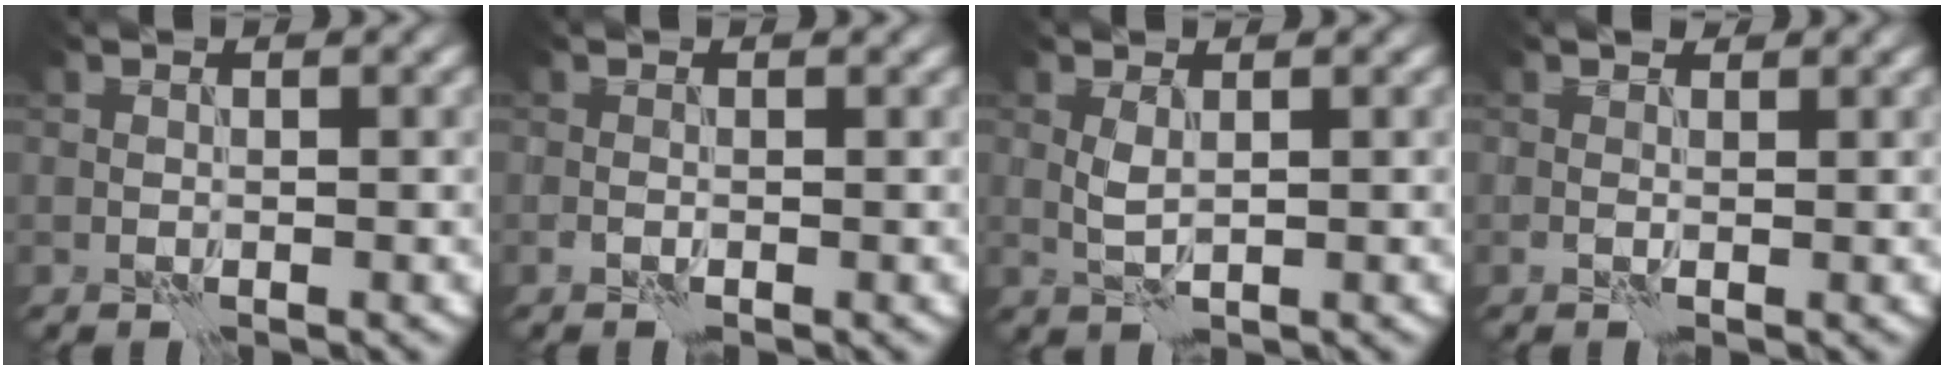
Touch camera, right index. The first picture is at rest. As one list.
[{"total": 0.8, "force": [-0.2, 0.4, 0.6], "torque": [-0.012, -0.001, -0.007]}, {"total": 1.2, "force": [0.6, 0.2, 1.0], "torque": [-0.026, 0.000, 0.014]}, {"total": 1.2, "force": [0.4, 0.8, 0.8], "torque": [-0.012, 0.003, 0.002]}]